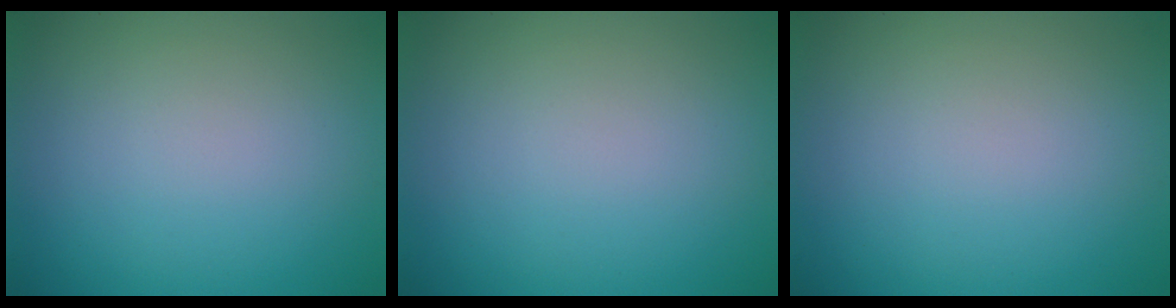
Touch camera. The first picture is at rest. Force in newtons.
{"total": 0.0}
{"total": 0.0}